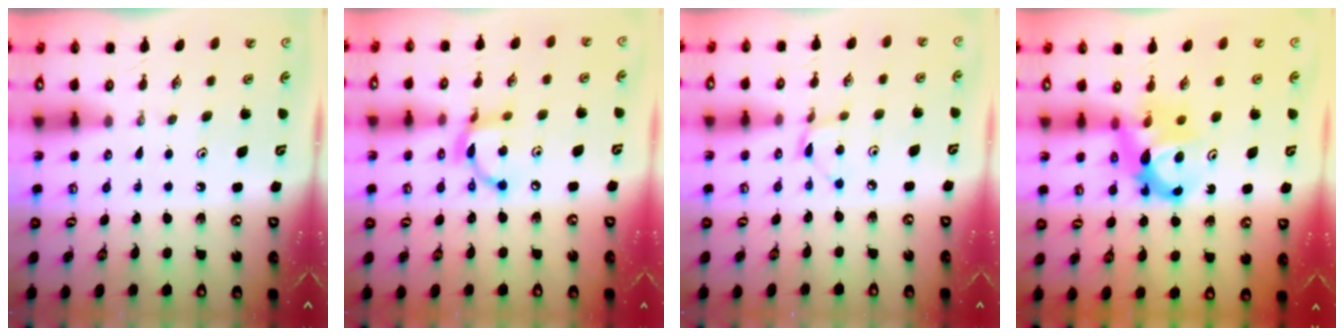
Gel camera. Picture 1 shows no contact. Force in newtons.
{"total": 12.0, "press": 11.9, "slide": 0.9}
{"total": 3.0, "press": 3.0, "slide": 0.2}
{"total": 7.3, "press": 7.3, "slide": 0.5}